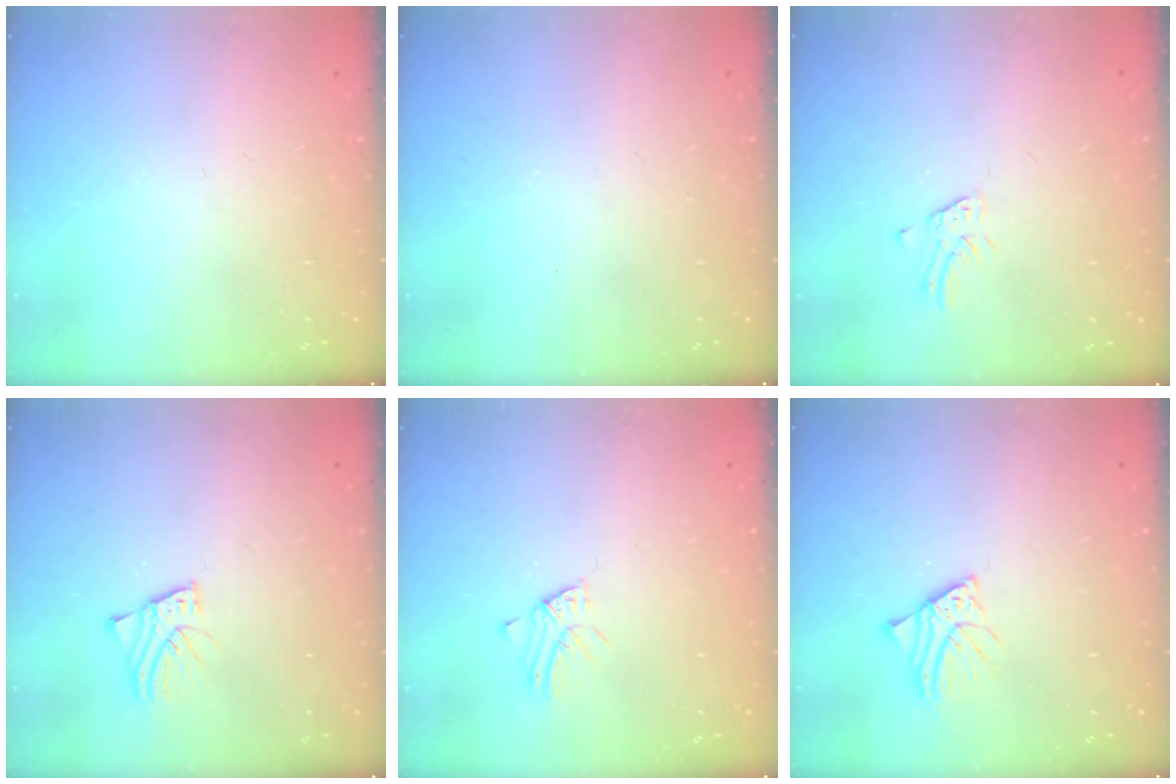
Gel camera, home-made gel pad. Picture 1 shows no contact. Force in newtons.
{"total": 0.0}
{"total": 1.3, "press": 1.3, "slide": 0.1}
{"total": 2.6, "press": 2.6, "slide": 0.1}
{"total": 2.1, "press": 2.1, "slide": 0.2}
{"total": 2.9, "press": 2.9, "slide": 0.2}